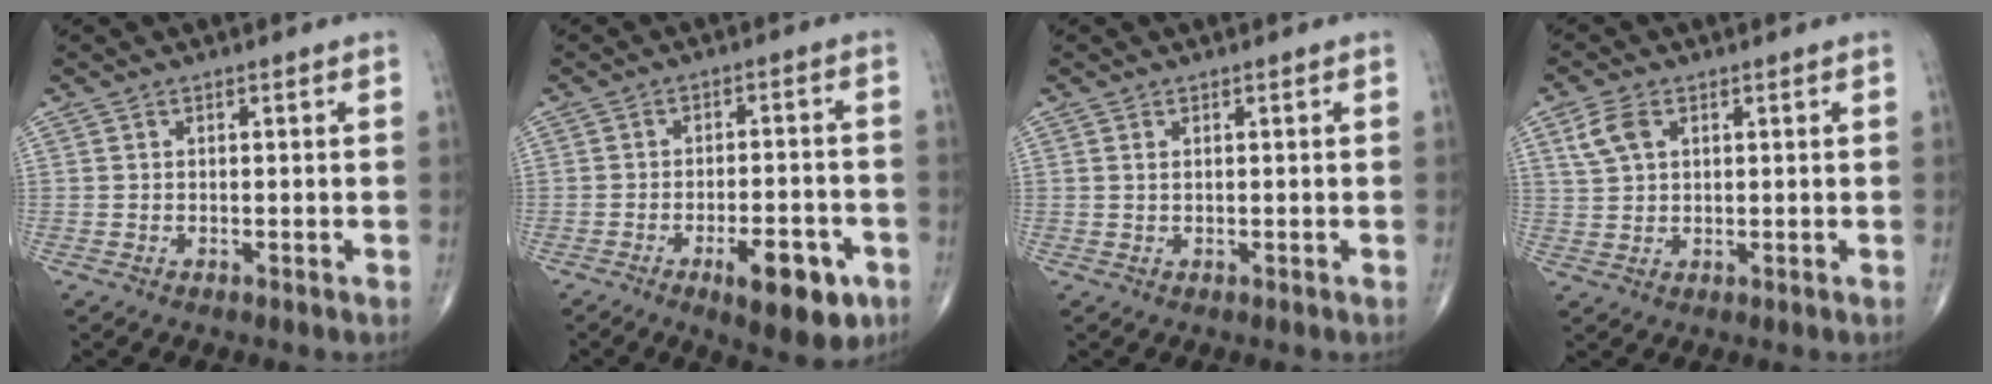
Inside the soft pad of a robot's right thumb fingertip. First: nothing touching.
{"total": 11.1, "force": [-5.3, 4.2, 8.8], "torque": [-0.108, 0.021, -0.068]}
{"total": 0.6, "force": [0.3, 0.3, 0.5], "torque": [-0.008, 0.004, 0.007]}
{"total": 4.9, "force": [2.0, 3.0, 3.2], "torque": [-0.066, 0.003, 0.044]}